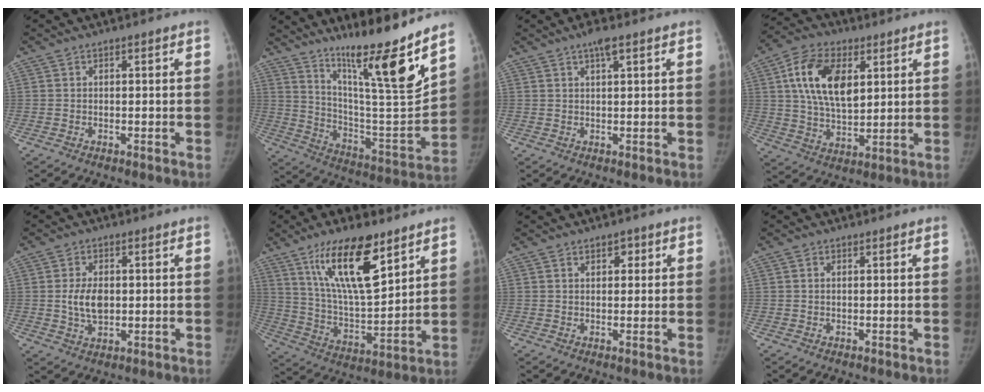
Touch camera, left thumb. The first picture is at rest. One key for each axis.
{"total": 21.3, "fx": 15.2, "fy": 1.3, "fz": 14.8, "tx": -0.198, "ty": -0.093, "tz": 0.265}
{"total": 2.7, "fx": 1.6, "fy": 0.5, "fz": 2.1, "tx": -0.037, "ty": 0.001, "tz": 0.027}
{"total": 14.4, "fx": 4.5, "fy": 8.3, "fz": 10.9, "tx": -0.179, "ty": -0.011, "tz": 0.080}
{"total": 5.7, "fx": 0.2, "fy": 3.5, "fz": 4.5, "tx": -0.077, "ty": -0.005, "tz": 0.009}
{"total": 17.7, "fx": 10.4, "fy": 5.8, "fz": 13.1, "tx": -0.199, "ty": -0.056, "tz": 0.196}
{"total": 2.1, "fx": 1.1, "fy": 1.3, "fz": 1.2, "tx": 0.003, "ty": -0.005, "tz": 0.013}
{"total": 0.6, "fx": 0.0, "fy": 0.4, "fz": 0.4, "tx": -0.006, "ty": 0.004, "tz": -0.001}